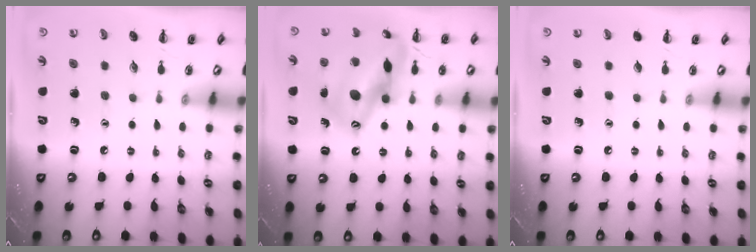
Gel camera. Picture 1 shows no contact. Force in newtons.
{"total": 17.9, "press": 17.7, "slide": 2.8}
{"total": 0.0}